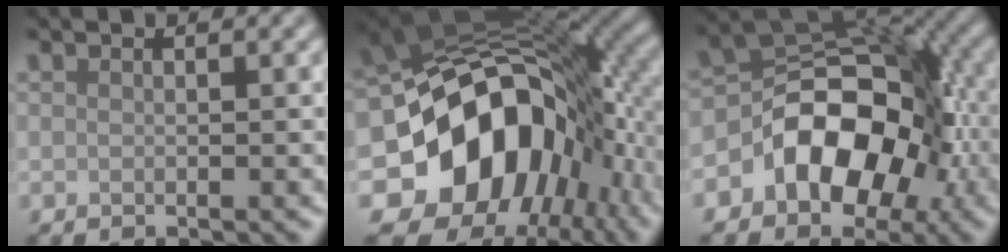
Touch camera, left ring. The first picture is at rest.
{"total": 17.4, "force": [-4.3, 12.8, 11.0], "torque": [-0.183, -0.018, -0.066]}
{"total": 10.2, "force": [-3.5, 6.9, 6.7], "torque": [-0.099, 0.006, -0.064]}